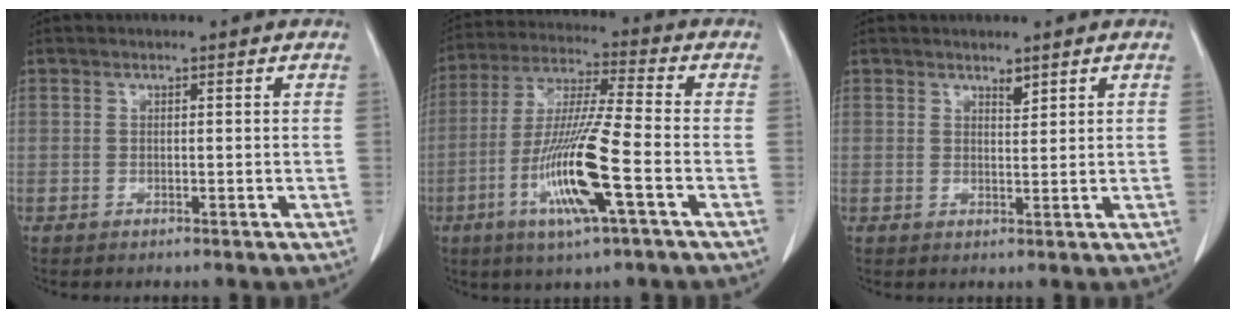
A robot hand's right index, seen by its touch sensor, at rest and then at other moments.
{"total": 14.2, "force": [-4.9, 0.2, 13.3], "torque": [-0.269, -0.017, -0.095]}
{"total": 1.4, "force": [1.2, 0.3, 0.6], "torque": [-0.012, -0.006, 0.021]}